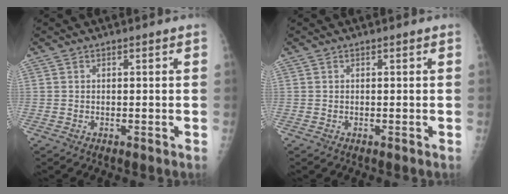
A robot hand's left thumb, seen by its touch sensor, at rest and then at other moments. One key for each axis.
{"total": 0.0}